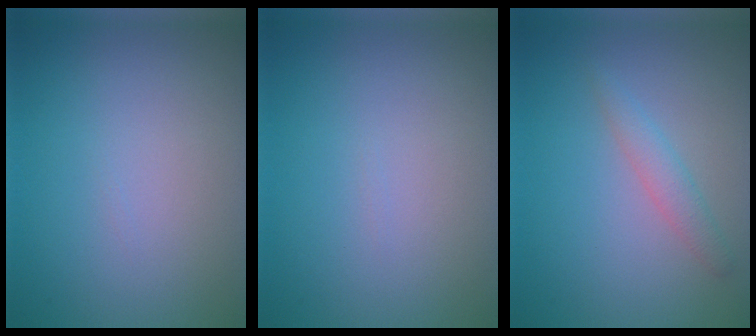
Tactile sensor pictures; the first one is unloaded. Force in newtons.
{"total": 0.0}
{"total": 1.6, "press": 1.6, "slide": 0.0}